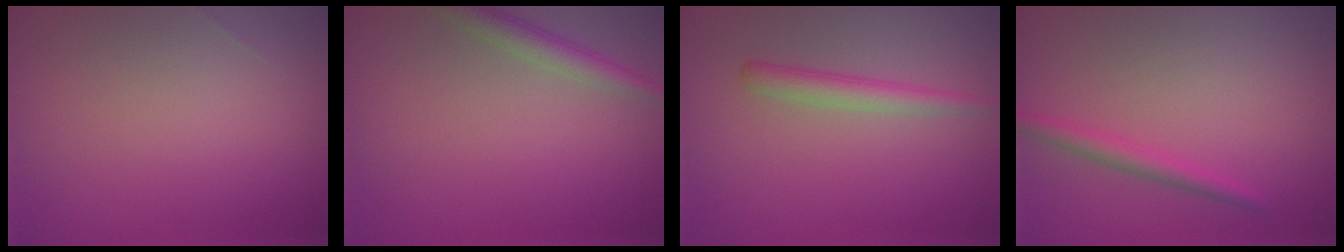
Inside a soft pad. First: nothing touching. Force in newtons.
{"total": 2.4, "press": 2.4, "slide": 0.0}
{"total": 1.9, "press": 1.9, "slide": 0.1}
{"total": 1.8, "press": 1.8, "slide": 0.1}